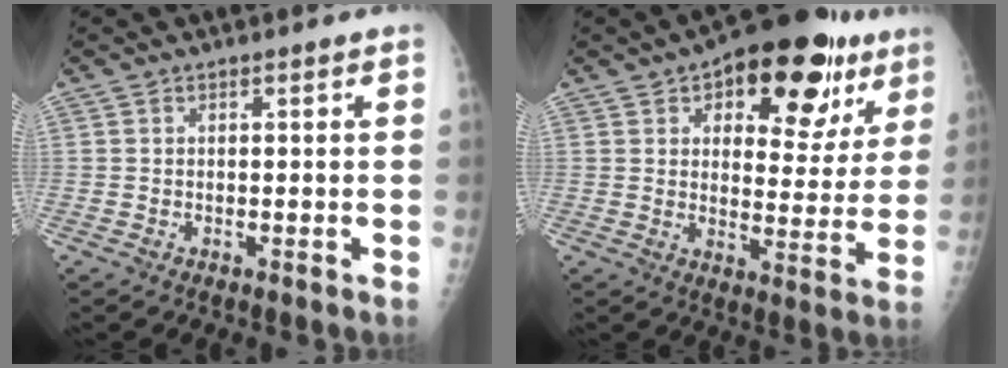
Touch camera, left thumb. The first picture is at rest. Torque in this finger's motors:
{"motor_torque": [0.34, 0.40, 0.11, 0.01, 0.12]}